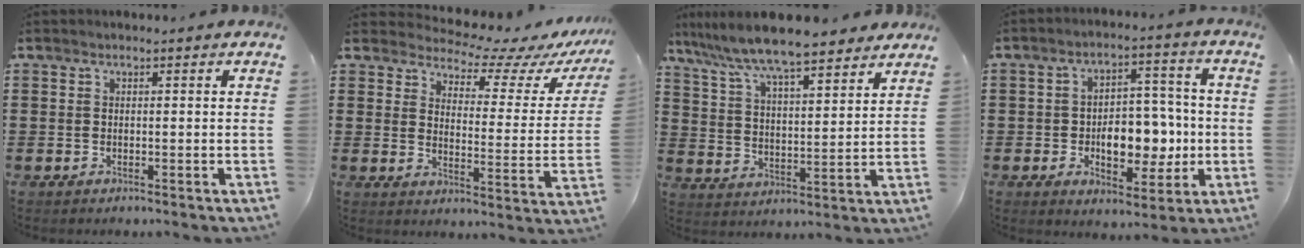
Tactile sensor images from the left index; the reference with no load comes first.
{"total": 6.4, "force": [5.9, 1.2, 2.0], "torque": [-0.047, -0.047, 0.096]}
{"total": 8.2, "force": [7.5, 0.5, 3.5], "torque": [-0.098, -0.040, 0.128]}
{"total": 8.8, "force": [-1.5, 5.4, 6.8], "torque": [-0.100, 0.009, -0.028]}